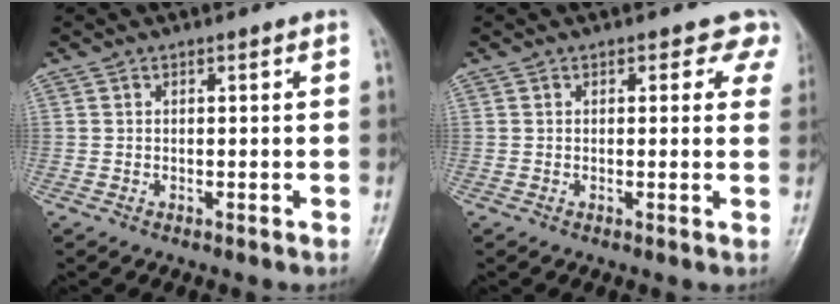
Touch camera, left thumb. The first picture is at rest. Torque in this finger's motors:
{"motor_torque": [0.06, 0.12, -0.03, 0.22, 0.02]}